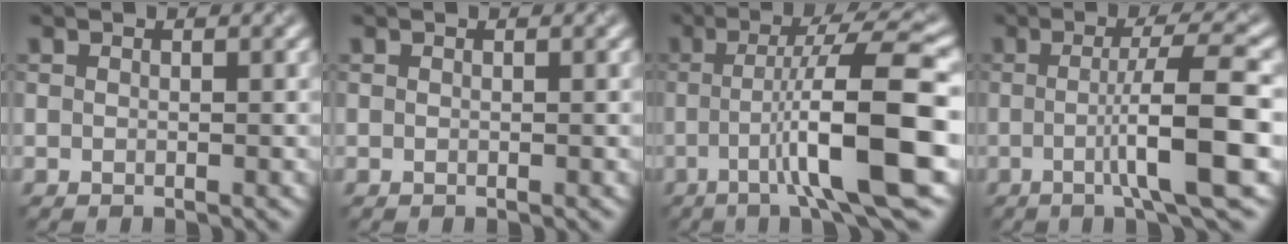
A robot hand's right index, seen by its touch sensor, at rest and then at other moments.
{"total": 0.0}
{"total": 10.1, "force": [-2.2, 1.6, 9.8], "torque": [-0.131, 0.012, -0.032]}
{"total": 7.3, "force": [-1.4, 1.0, 7.1], "torque": [-0.106, 0.009, -0.015]}